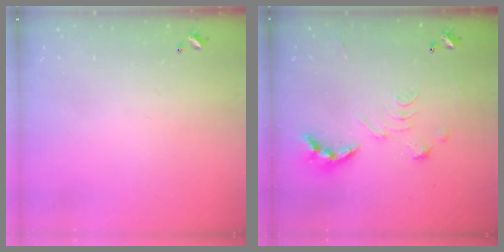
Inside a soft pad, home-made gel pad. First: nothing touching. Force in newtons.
{"total": 2.5, "press": 2.0, "slide": 1.5}